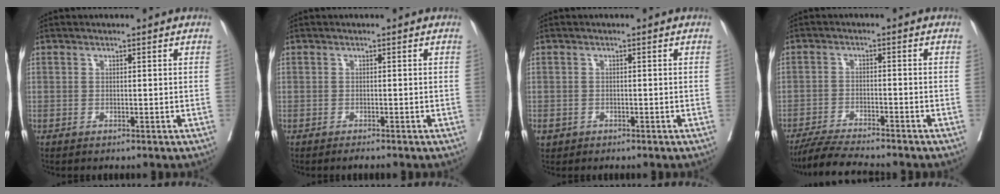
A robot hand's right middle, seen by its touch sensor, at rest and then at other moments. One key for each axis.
{"total": 0.9, "fx": -0.8, "fy": 0.0, "fz": 0.3, "tx": -0.004, "ty": -0.003, "tz": -0.010}
{"total": 1.3, "fx": -0.6, "fy": 1.1, "fz": 0.3, "tx": -0.004, "ty": 0.003, "tz": -0.007}
{"total": 8.3, "fx": -7.5, "fy": 0.1, "fz": 3.5, "tx": -0.055, "ty": -0.021, "tz": -0.127}